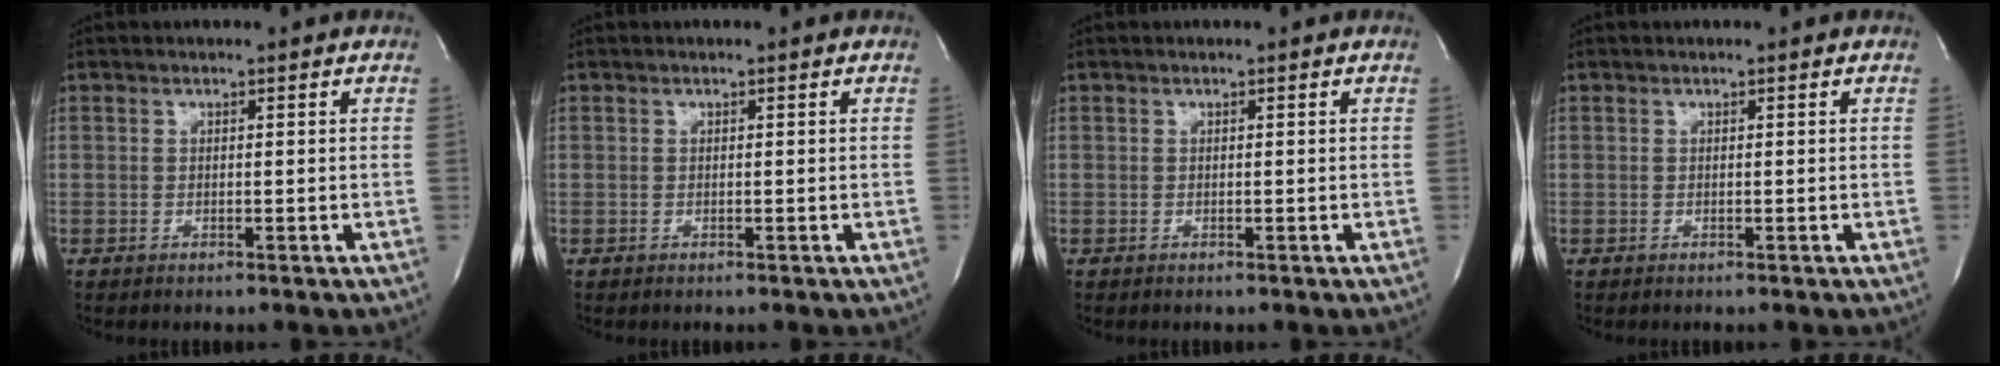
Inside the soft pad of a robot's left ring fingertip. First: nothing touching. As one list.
[{"total": 0.0}, {"total": 0.0}, {"total": 0.0}]